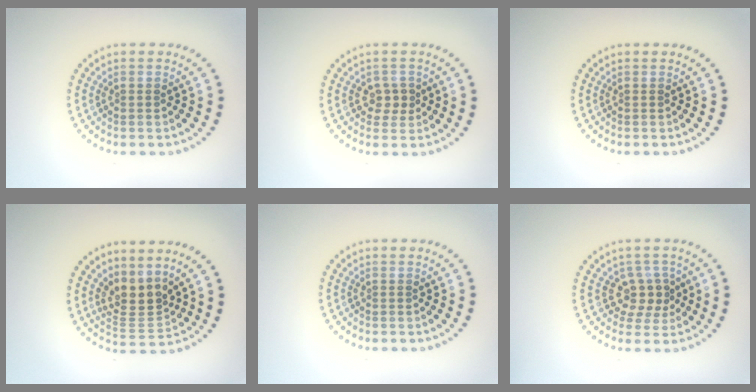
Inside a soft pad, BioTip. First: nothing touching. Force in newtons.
{"total": 1.8, "press": 1.7, "slide": 0.5}
{"total": 0.0}
{"total": 3.2, "press": 2.4, "slide": 2.2}
{"total": 0.0}
{"total": 2.5, "press": 2.0, "slide": 1.4}